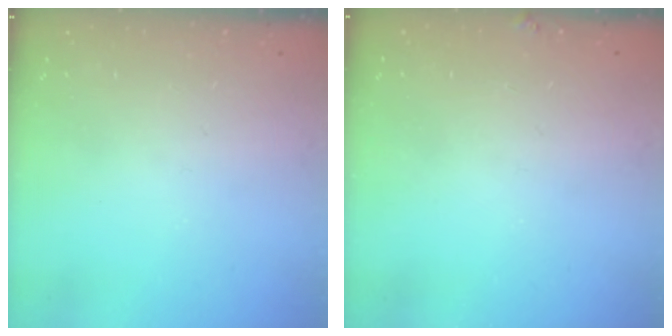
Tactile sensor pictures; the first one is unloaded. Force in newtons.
{"total": 3.5, "press": 3.5, "slide": 0.3}